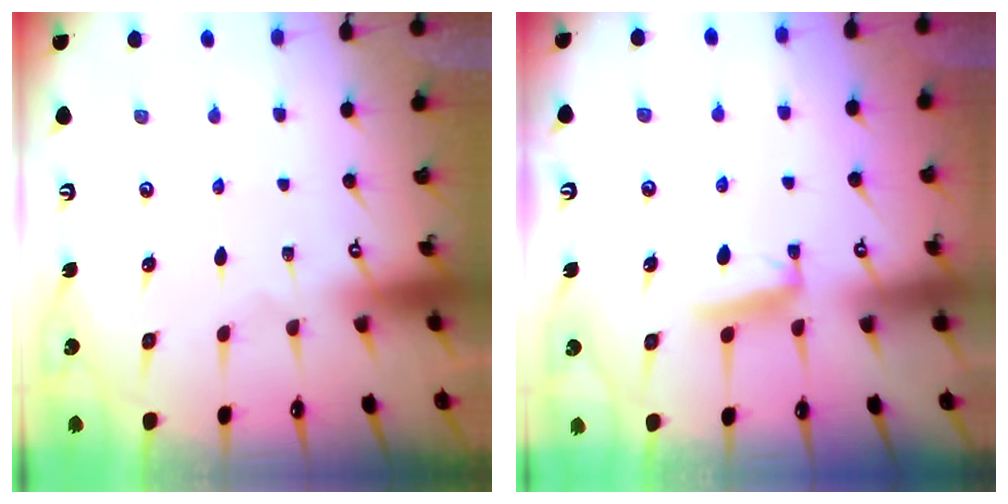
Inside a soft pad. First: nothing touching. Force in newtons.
{"total": 5.5, "press": 5.4, "slide": 0.7}